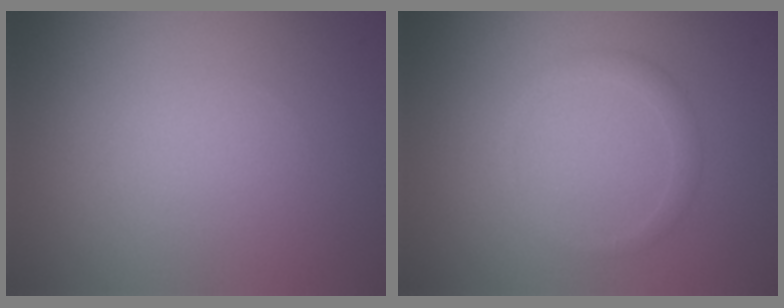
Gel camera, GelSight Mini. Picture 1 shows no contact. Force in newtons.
{"total": 1.3, "press": 1.3, "slide": 0.0}